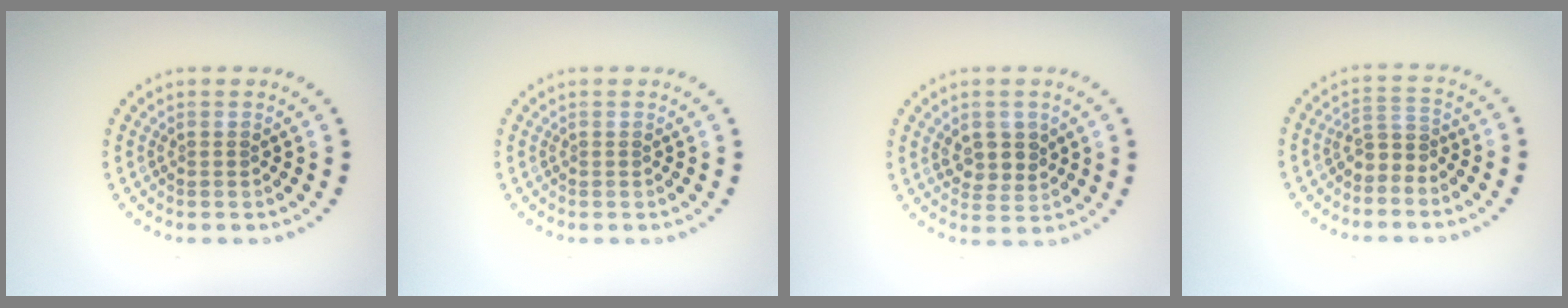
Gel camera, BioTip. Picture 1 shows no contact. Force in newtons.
{"total": 0.0}
{"total": 2.8, "press": 2.7, "slide": 0.9}
{"total": 1.9, "press": 1.5, "slide": 1.3}